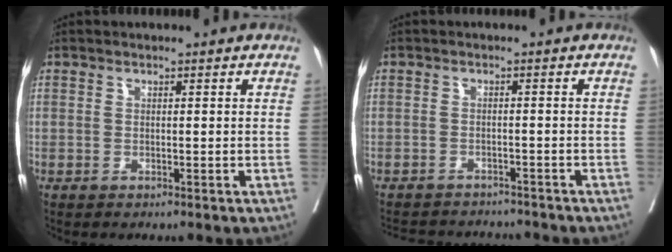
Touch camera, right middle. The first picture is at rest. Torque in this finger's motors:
{"motor_torque": [0.03, -0.07, 0.01, 0.00]}